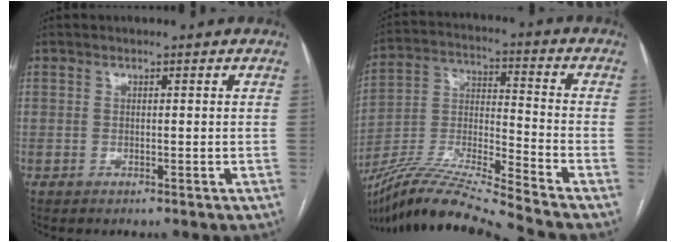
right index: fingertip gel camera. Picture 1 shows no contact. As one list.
[{"total": 16.3, "force": [-14.6, -2.2, 6.9], "torque": [-0.132, -0.003, -0.270]}]